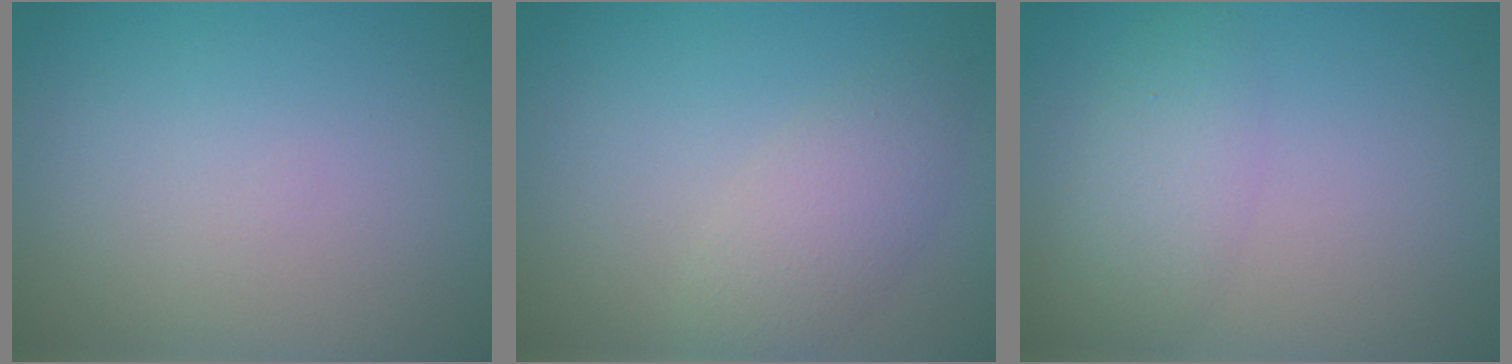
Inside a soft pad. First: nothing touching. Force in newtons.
{"total": 2.9, "press": 2.9, "slide": 0.1}
{"total": 2.8, "press": 2.8, "slide": 0.0}